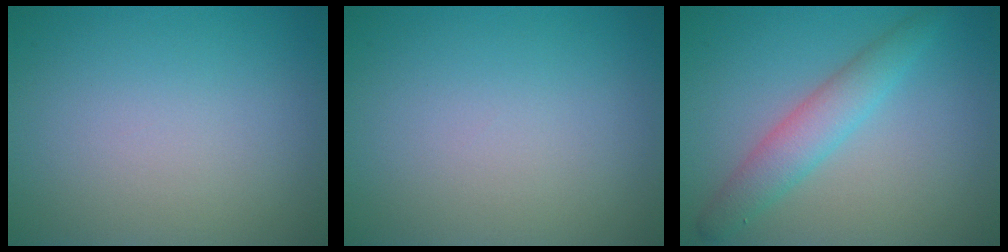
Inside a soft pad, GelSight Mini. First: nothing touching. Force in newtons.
{"total": 0.0}
{"total": 2.6, "press": 2.6, "slide": 0.0}